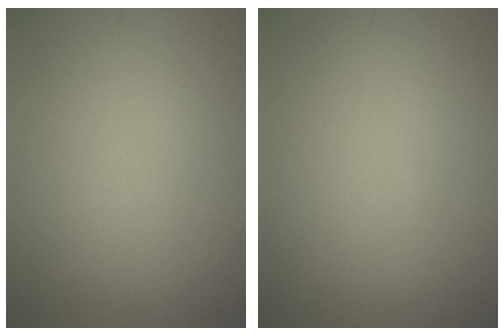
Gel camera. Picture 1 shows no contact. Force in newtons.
{"total": 0.0}